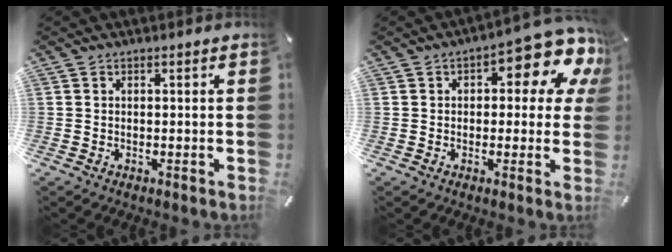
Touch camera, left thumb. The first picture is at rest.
{"total": 12.0, "force": [5.8, 4.9, 9.3], "torque": [-0.113, -0.048, 0.094]}